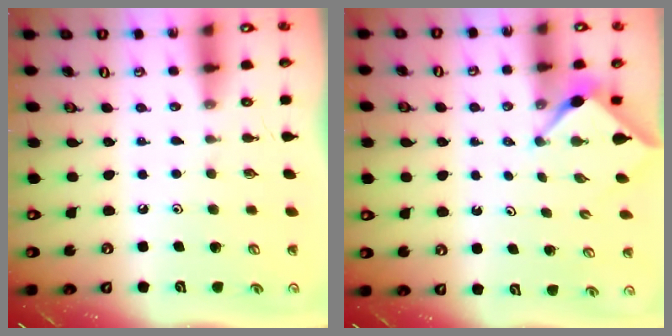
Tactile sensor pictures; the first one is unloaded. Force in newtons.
{"total": 2.9, "press": 2.9, "slide": 0.4}